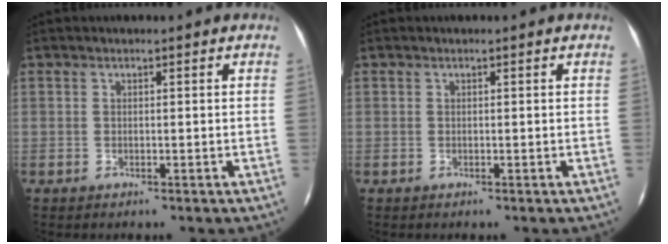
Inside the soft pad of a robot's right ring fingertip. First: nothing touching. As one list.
[{"total": 0.0}]